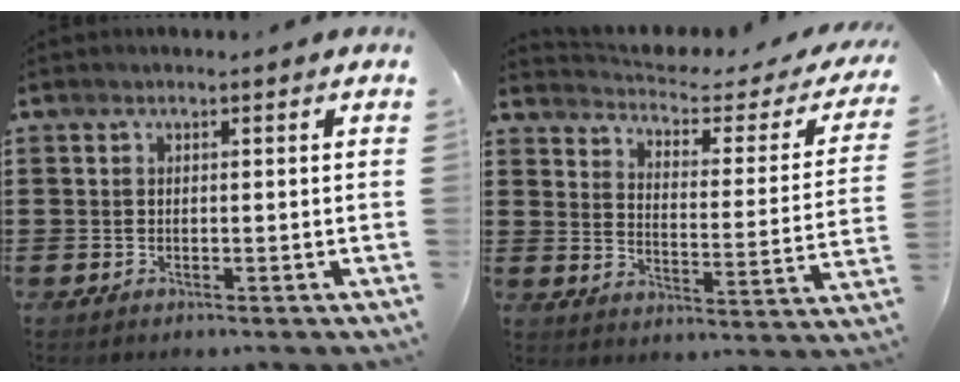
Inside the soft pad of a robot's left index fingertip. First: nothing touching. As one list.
[{"total": 2.6, "force": [2.2, 0.5, 1.2], "torque": [-0.042, -0.022, 0.029]}]